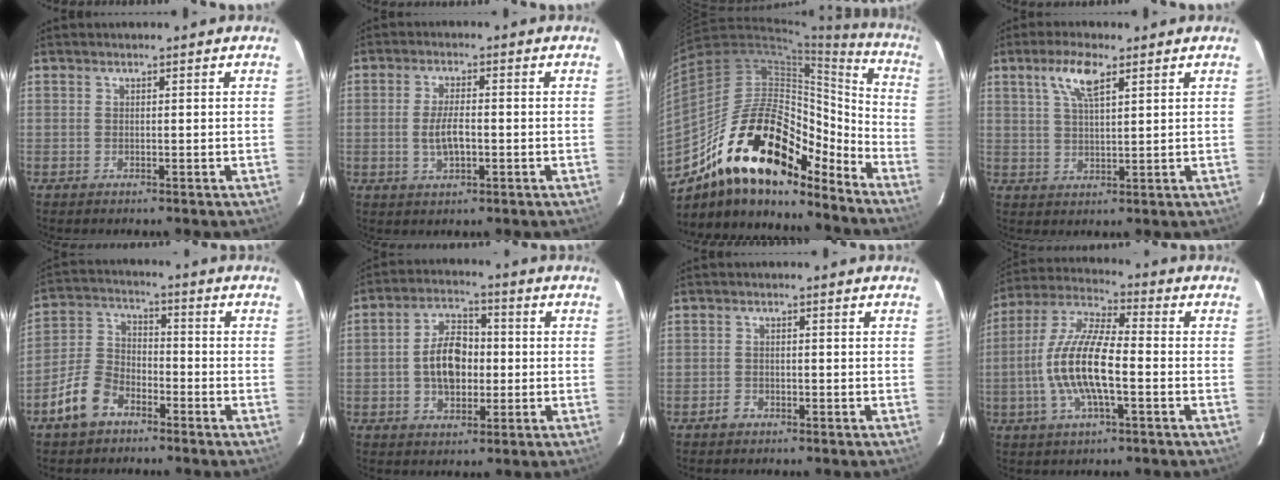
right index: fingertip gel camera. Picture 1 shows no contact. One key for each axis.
{"total": 5.3, "fx": -0.9, "fy": 2.2, "fz": 4.7, "tx": -0.092, "ty": 0.000, "tz": -0.013}
{"total": 25.7, "fx": -17.3, "fy": 10.2, "fz": 16.0, "tx": -0.272, "ty": 0.000, "tz": -0.292}
{"total": 6.2, "fx": 3.3, "fy": 1.9, "fz": 4.9, "tx": -0.092, "ty": 0.008, "tz": 0.064}
{"total": 9.6, "fx": -6.1, "fy": 5.6, "fz": 4.8, "tx": -0.111, "ty": 0.019, "tz": -0.116}
{"total": 9.7, "fx": -0.8, "fy": 6.3, "fz": 7.4, "tx": -0.136, "ty": 0.023, "tz": -0.008}
{"total": 2.0, "fx": -1.3, "fy": 1.4, "fz": 0.5, "tx": -0.011, "ty": 0.003, "tz": -0.023}
{"total": 14.3, "fx": -2.9, "fy": 4.3, "fz": 13.4, "tx": -0.272, "ty": 0.003, "tz": -0.060}